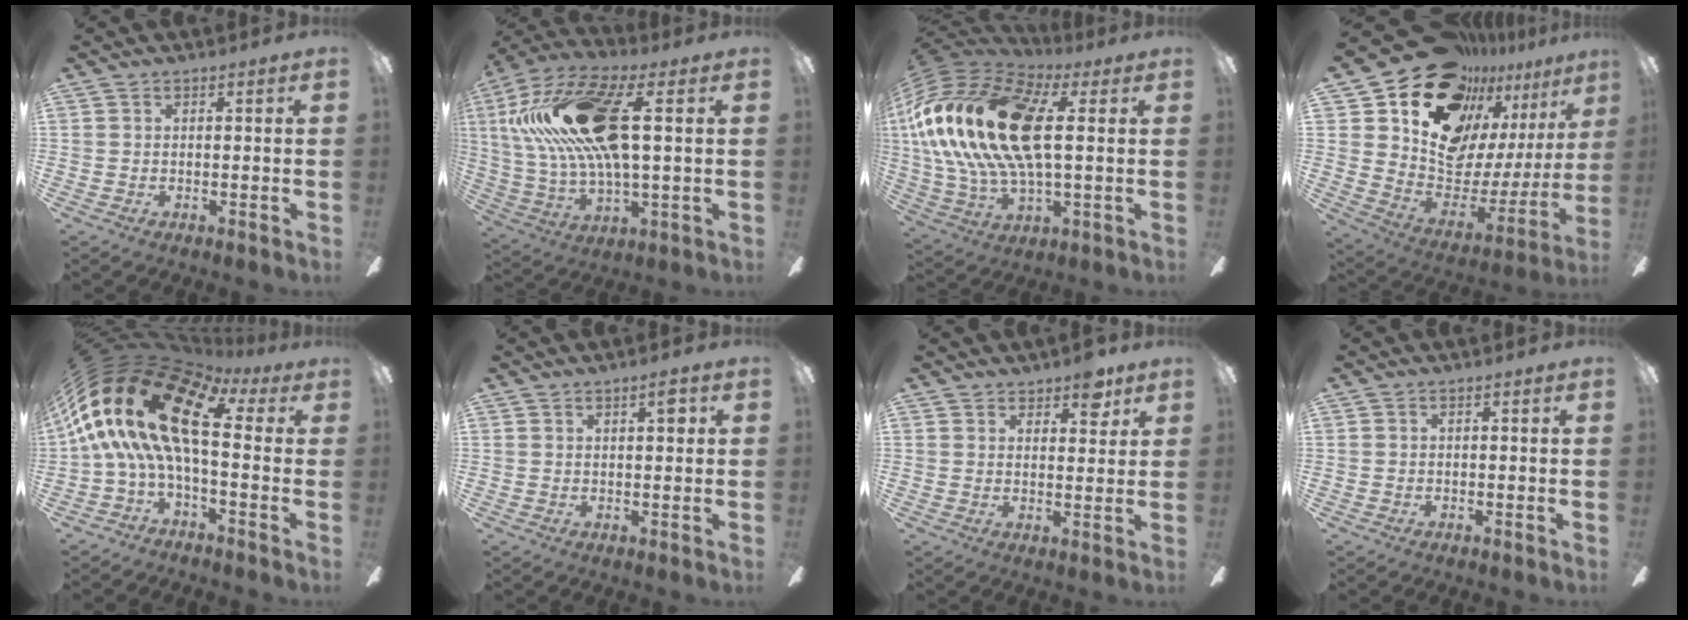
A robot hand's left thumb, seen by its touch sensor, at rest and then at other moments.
{"total": 24.8, "force": [6.2, 10.6, 21.6], "torque": [-0.434, 0.000, 0.101]}
{"total": 25.5, "force": [3.5, 12.5, 22.0], "torque": [-0.467, 0.002, 0.057]}
{"total": 17.6, "force": [13.9, 9.5, 5.2], "torque": [-0.092, -0.122, 0.261]}
{"total": 24.7, "force": [5.0, 11.5, 21.3], "torque": [-0.461, -0.033, 0.084]}
{"total": 3.3, "force": [1.6, 1.0, 2.7], "torque": [-0.033, -0.004, 0.020]}
{"total": 5.8, "force": [4.4, 2.6, 2.7], "torque": [-0.023, -0.021, 0.074]}
{"total": 0.0}